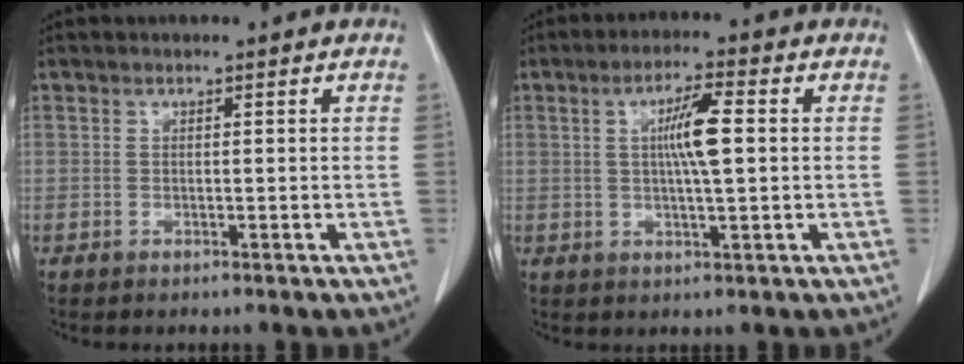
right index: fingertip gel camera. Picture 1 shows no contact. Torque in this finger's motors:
{"motor_torque": [1.11, 0.03, 0.22, 0.07]}